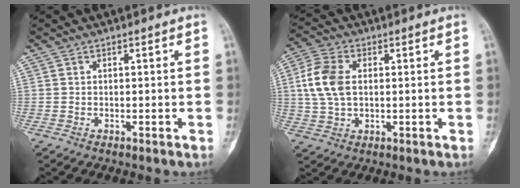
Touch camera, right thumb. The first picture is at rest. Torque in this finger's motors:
{"motor_torque": [-0.92, 0.88, 1.02, 0.15, 0.07]}